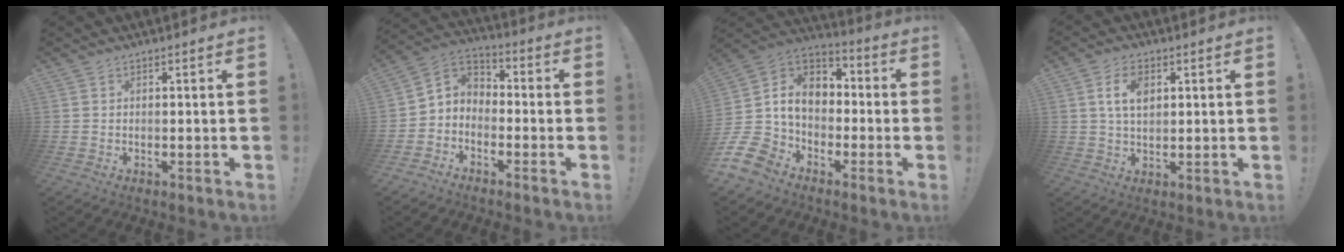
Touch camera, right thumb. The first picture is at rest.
{"total": 5.7, "force": [-3.4, 4.4, 1.4], "torque": [-0.034, 0.017, -0.060]}
{"total": 14.7, "force": [-1.9, 11.5, 8.9], "torque": [-0.157, 0.014, -0.029]}
{"total": 7.5, "force": [2.2, 4.7, 5.4], "torque": [-0.087, 0.003, 0.040]}